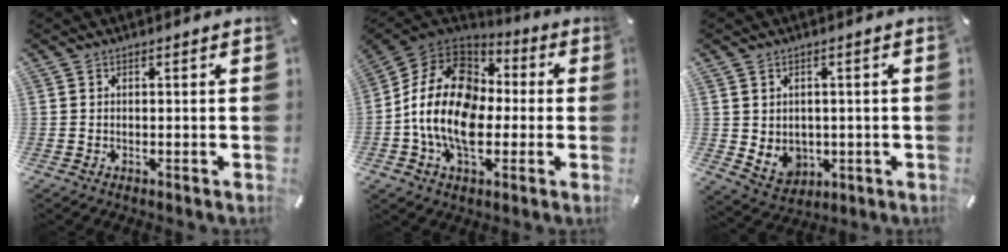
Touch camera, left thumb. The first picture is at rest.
{"total": 17.3, "force": [-3.2, 12.7, 11.2], "torque": [-0.237, 0.022, -0.062]}
{"total": 5.5, "force": [1.1, 5.2, 1.6], "torque": [-0.028, -0.017, 0.020]}